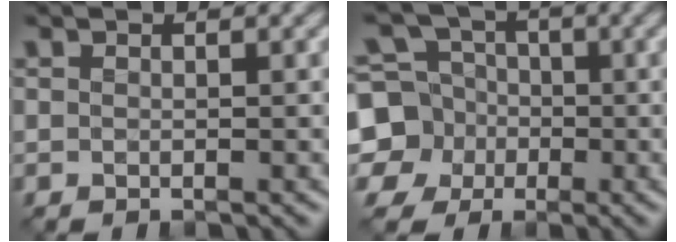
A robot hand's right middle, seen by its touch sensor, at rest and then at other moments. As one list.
[{"total": 9.1, "force": [-1.7, 8.5, 2.8], "torque": [-0.075, 0.006, -0.065]}]